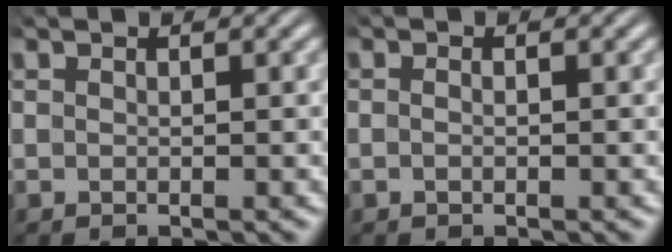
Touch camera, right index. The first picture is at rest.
{"total": 0.7, "force": [-0.3, 0.3, 0.5], "torque": [-0.009, 0.001, -0.009]}